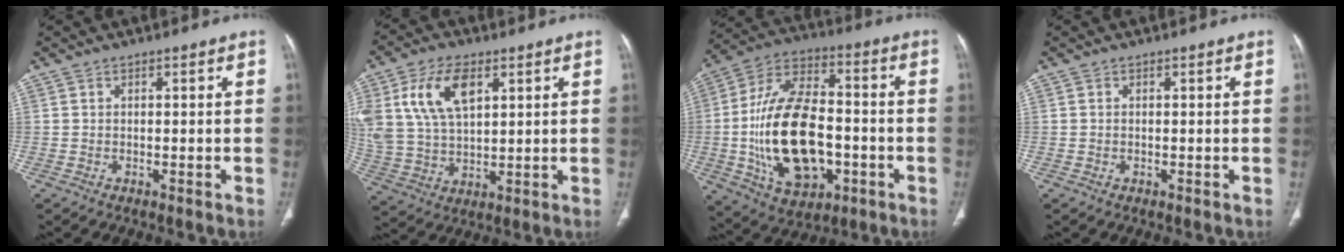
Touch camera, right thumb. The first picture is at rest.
{"total": 14.6, "force": [5.8, 8.0, 10.7], "torque": [-0.208, -0.007, 0.120]}
{"total": 23.1, "force": [-4.0, 13.5, 18.3], "torque": [-0.321, 0.024, -0.057]}
{"total": 0.0}